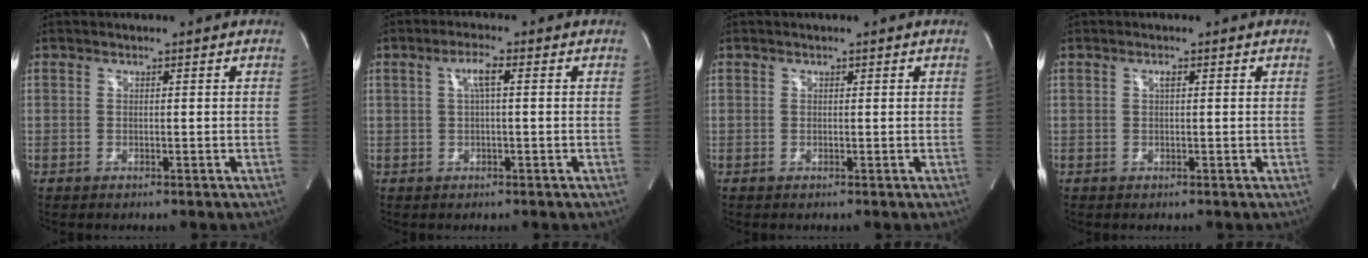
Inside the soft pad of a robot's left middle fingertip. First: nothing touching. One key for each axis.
{"total": 3.1, "fx": 0.8, "fy": 0.3, "fz": 3.0, "tx": -0.061, "ty": 0.006, "tz": 0.015}
{"total": 0.0}
{"total": 0.8, "fx": 0.3, "fy": 0.0, "fz": 0.7, "tx": -0.020, "ty": 0.000, "tz": 0.006}